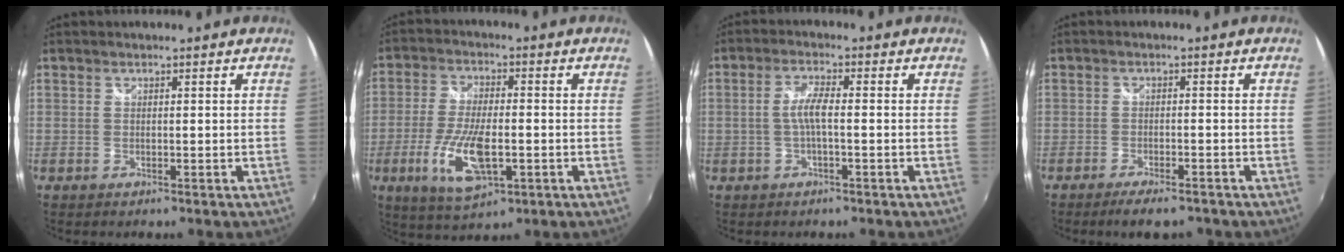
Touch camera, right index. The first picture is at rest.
{"total": 11.6, "force": [-3.6, 4.1, 10.3], "torque": [-0.213, -0.016, -0.065]}
{"total": 3.7, "force": [-0.7, 0.4, 3.6], "torque": [-0.074, 0.007, -0.012]}
{"total": 5.4, "force": [-4.2, 1.5, 2.9], "torque": [-0.066, -0.007, -0.070]}